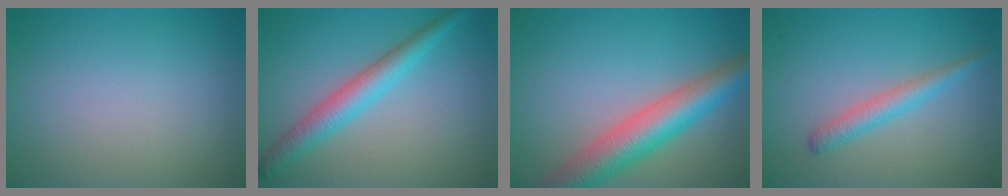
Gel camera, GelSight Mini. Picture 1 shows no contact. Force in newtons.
{"total": 3.8, "press": 3.8, "slide": 0.1}
{"total": 7.1, "press": 7.1, "slide": 0.5}
{"total": 2.3, "press": 2.3, "slide": 0.0}